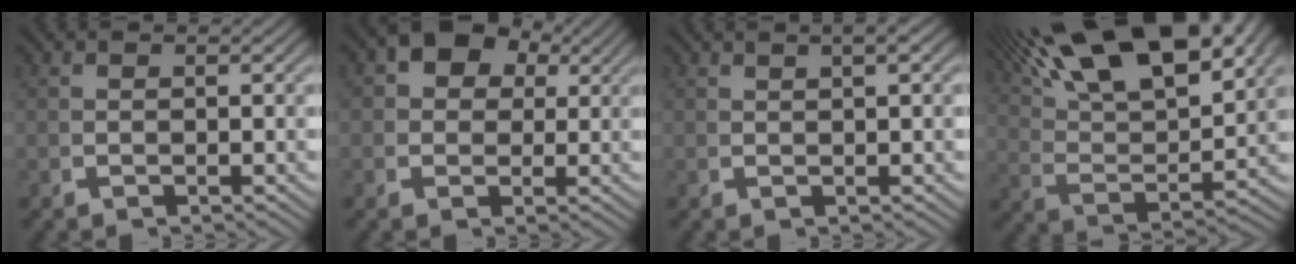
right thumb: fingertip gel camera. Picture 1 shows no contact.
{"total": 5.2, "force": [2.5, 3.5, 2.9], "torque": [-0.061, 0.001, 0.040]}
{"total": 2.3, "force": [1.4, 0.3, 1.8], "torque": [-0.015, 0.014, 0.022]}
{"total": 13.4, "force": [6.8, 6.6, 9.4], "torque": [-0.176, 0.005, 0.112]}